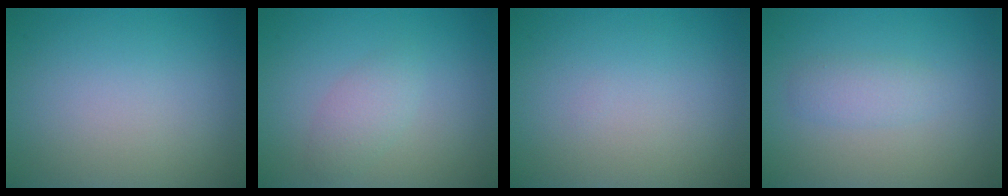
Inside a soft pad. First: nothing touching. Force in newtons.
{"total": 1.8, "press": 1.8, "slide": 0.1}
{"total": 0.0}
{"total": 1.7, "press": 1.7, "slide": 0.1}